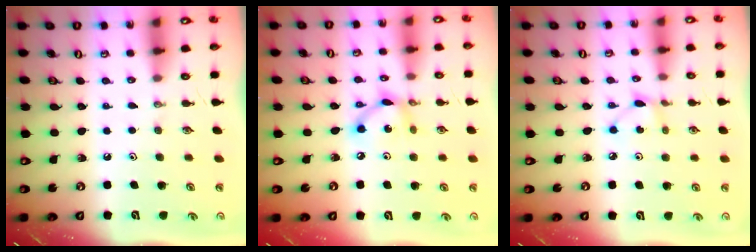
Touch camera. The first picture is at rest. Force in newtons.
{"total": 8.0, "press": 8.0, "slide": 0.4}
{"total": 3.6, "press": 3.6, "slide": 0.4}